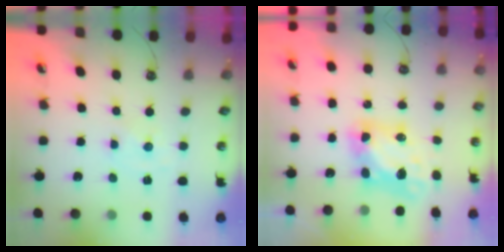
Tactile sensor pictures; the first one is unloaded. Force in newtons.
{"total": 8.2, "press": 8.2, "slide": 0.3}